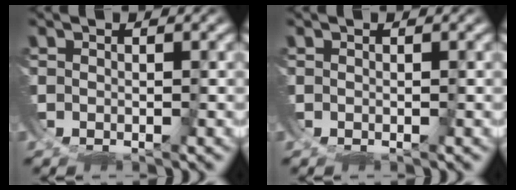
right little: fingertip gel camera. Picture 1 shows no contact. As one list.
[{"total": 0.0}]